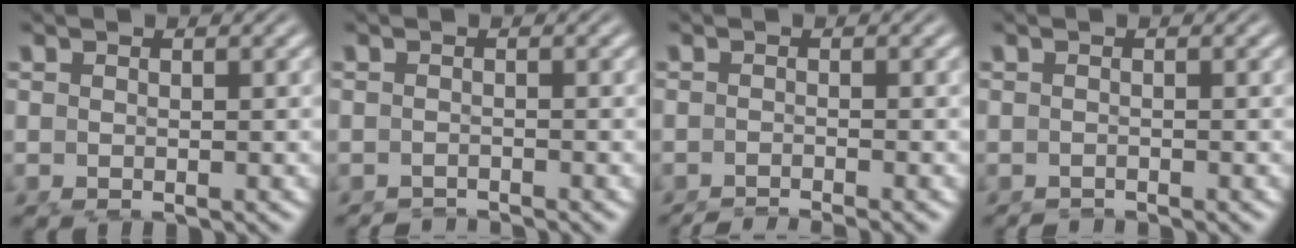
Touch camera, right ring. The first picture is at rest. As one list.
[{"total": 2.2, "force": [-2.1, -0.3, 0.0], "torque": [0.000, -0.015, -0.029]}, {"total": 5.4, "force": [-5.0, 0.8, 1.7], "torque": [-0.016, -0.017, -0.072]}, {"total": 1.6, "force": [-1.6, -0.3, 0.2], "torque": [0.000, -0.014, -0.019]}]